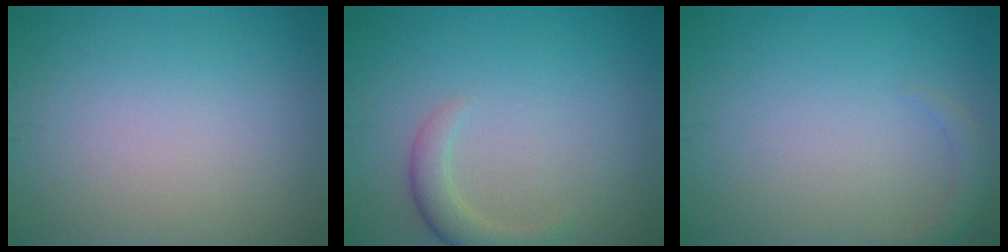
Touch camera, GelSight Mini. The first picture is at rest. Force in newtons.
{"total": 2.5, "press": 2.5, "slide": 0.2}
{"total": 1.3, "press": 1.3, "slide": 0.2}